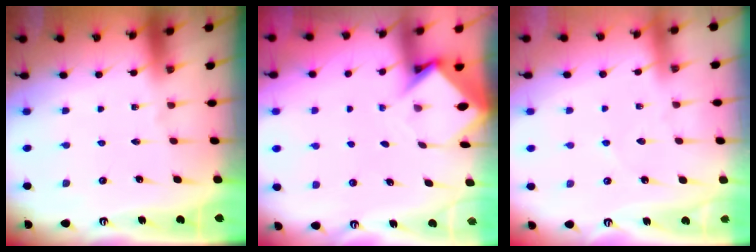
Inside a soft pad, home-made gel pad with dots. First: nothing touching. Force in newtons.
{"total": 3.9, "press": 3.9, "slide": 0.3}
{"total": 1.8, "press": 1.8, "slide": 0.2}